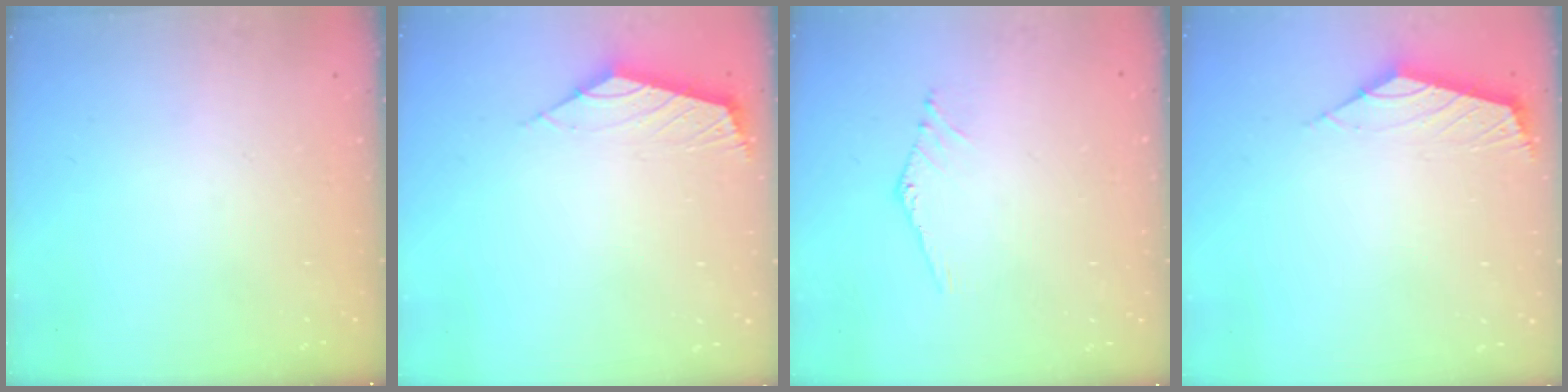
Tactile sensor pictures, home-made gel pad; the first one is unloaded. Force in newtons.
{"total": 2.5, "press": 2.5, "slide": 0.6}
{"total": 0.8, "press": 0.7, "slide": 0.1}
{"total": 2.5, "press": 2.5, "slide": 0.6}